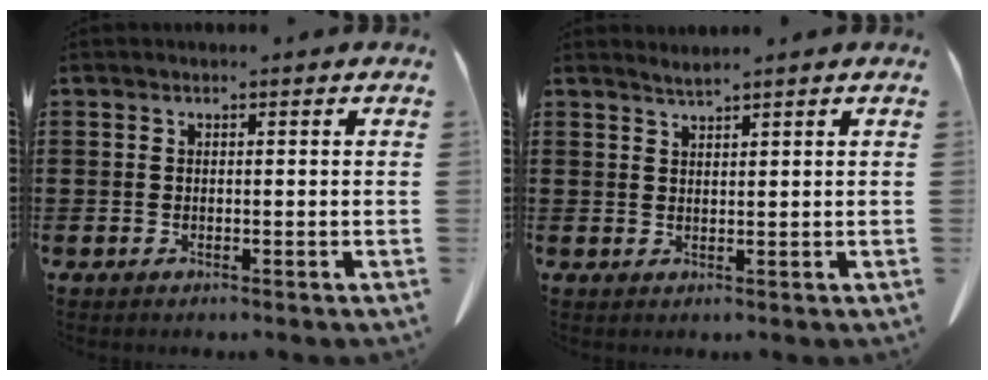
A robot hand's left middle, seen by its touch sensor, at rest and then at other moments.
{"total": 1.5, "force": [1.4, -0.3, 0.3], "torque": [-0.007, -0.003, 0.029]}